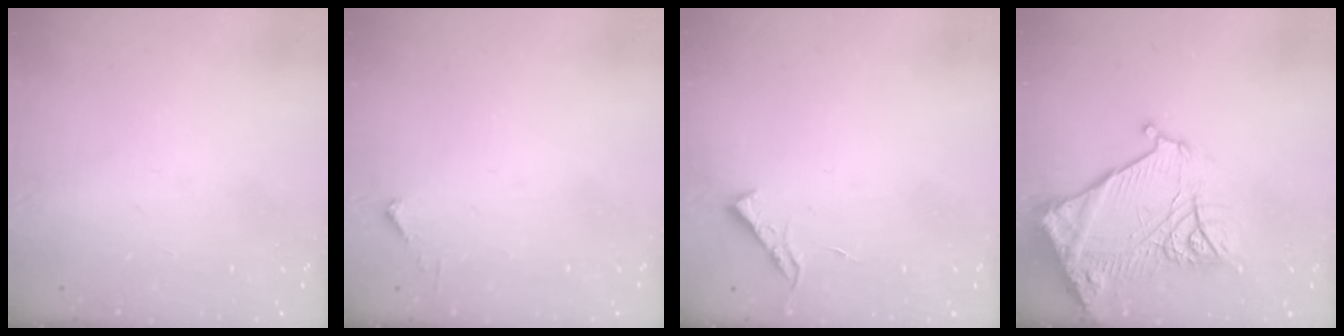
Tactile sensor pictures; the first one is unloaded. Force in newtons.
{"total": 2.7, "press": 2.7, "slide": 0.3}
{"total": 4.3, "press": 4.2, "slide": 0.7}
{"total": 18.5, "press": 18.4, "slide": 1.9}